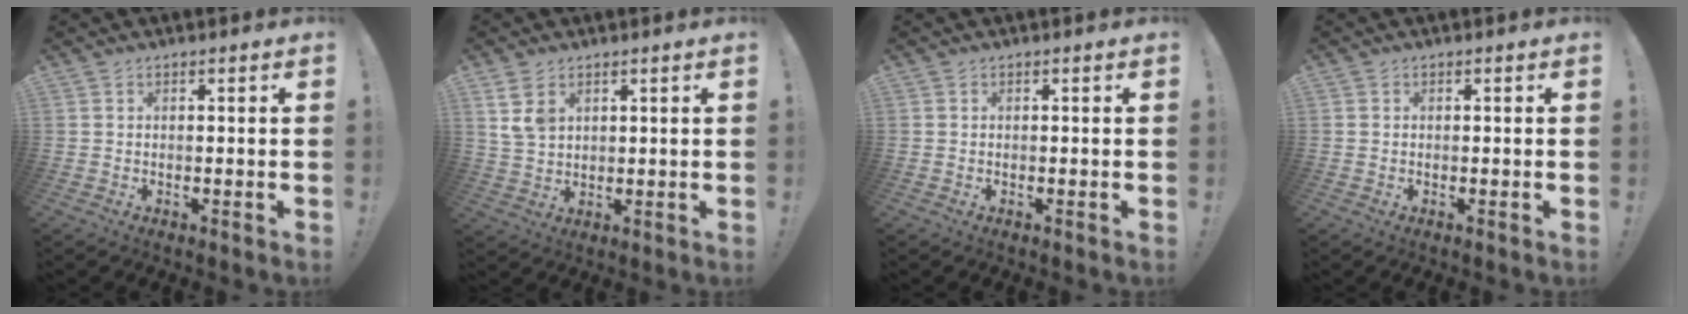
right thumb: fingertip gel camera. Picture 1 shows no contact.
{"total": 6.2, "force": [3.2, 4.1, 3.4], "torque": [-0.057, -0.009, 0.064]}
{"total": 0.0}
{"total": 0.5, "force": [0.1, 0.5, 0.0], "torque": [-0.005, 0.004, 0.002]}